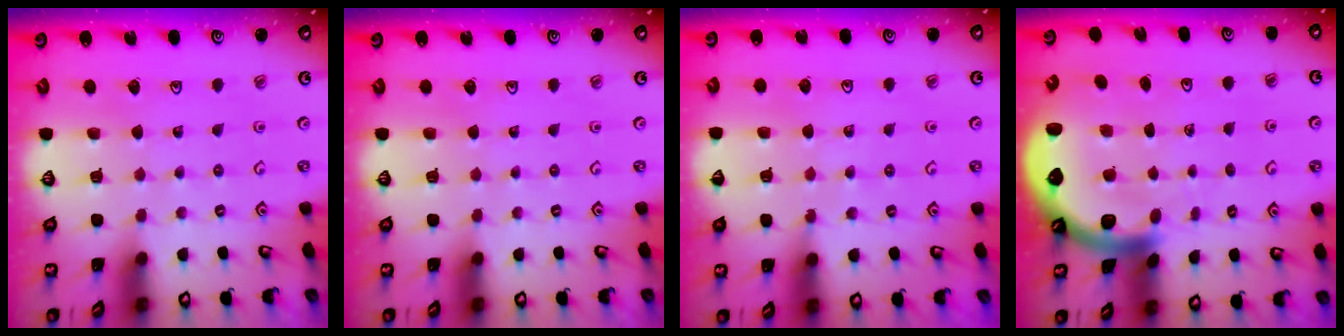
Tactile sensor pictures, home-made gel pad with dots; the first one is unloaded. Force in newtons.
{"total": 0.0}
{"total": 5.9, "press": 5.7, "slide": 1.4}
{"total": 5.9, "press": 5.8, "slide": 0.7}